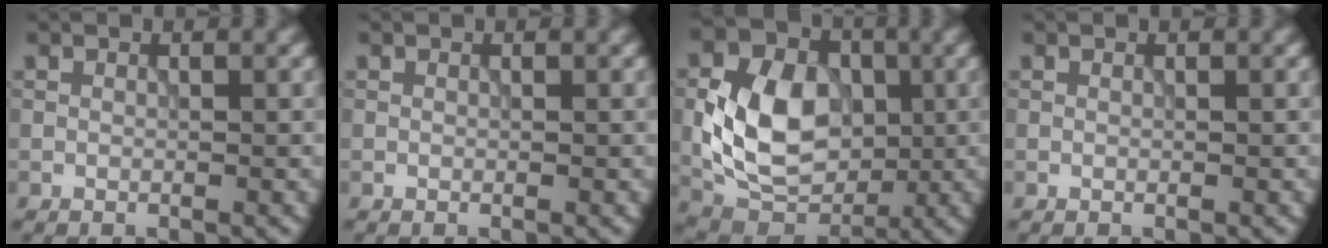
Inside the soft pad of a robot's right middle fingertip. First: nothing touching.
{"total": 0.0}
{"total": 8.5, "force": [-0.5, 6.2, 5.8], "torque": [-0.112, 0.003, -0.015]}
{"total": 0.0}